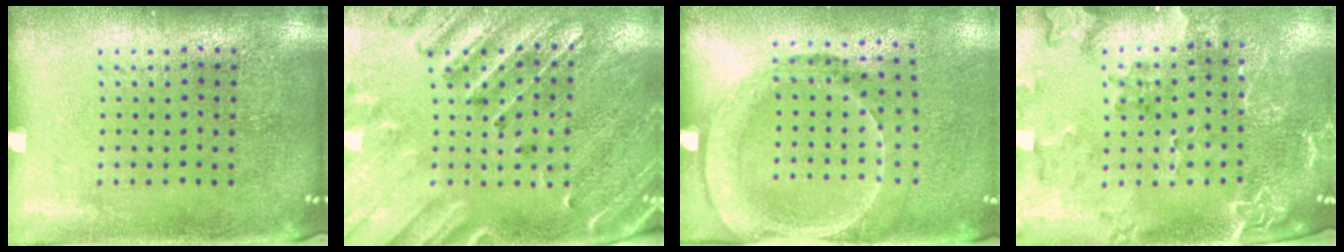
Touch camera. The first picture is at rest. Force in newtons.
{"total": 2.9, "press": 2.7, "slide": 1.0}
{"total": 1.7, "press": 1.4, "slide": 1.1}
{"total": 2.0, "press": 1.9, "slide": 0.7}